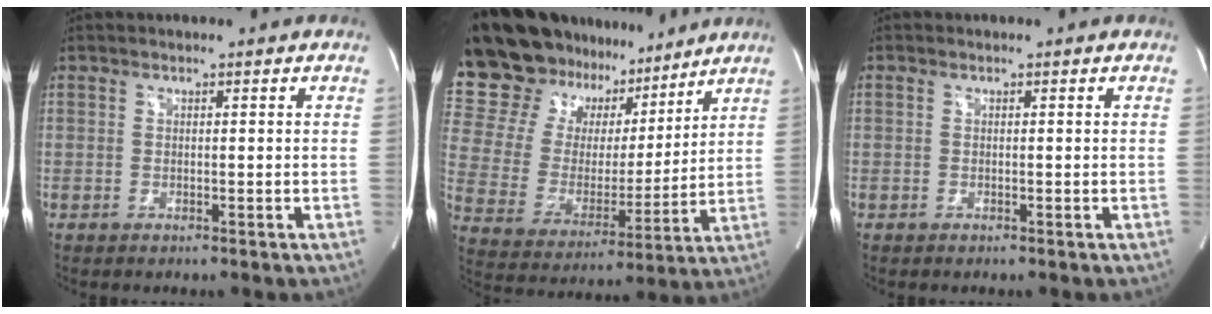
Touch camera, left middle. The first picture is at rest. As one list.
[{"total": 21.1, "force": [18.0, 8.8, 6.6], "torque": [-0.121, 0.029, 0.306]}, {"total": 0.0}]